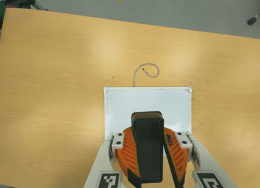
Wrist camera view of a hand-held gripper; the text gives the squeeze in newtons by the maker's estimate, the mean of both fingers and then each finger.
{"total": 11.3, "left": 10.8, "right": 11.9}